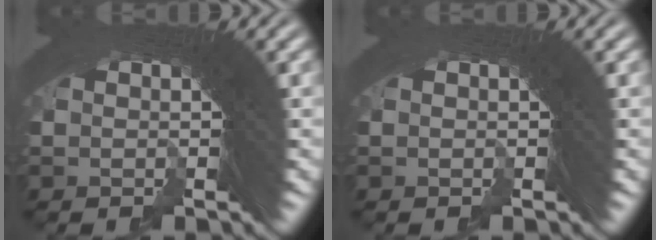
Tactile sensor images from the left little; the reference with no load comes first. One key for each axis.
{"total": 0.0}